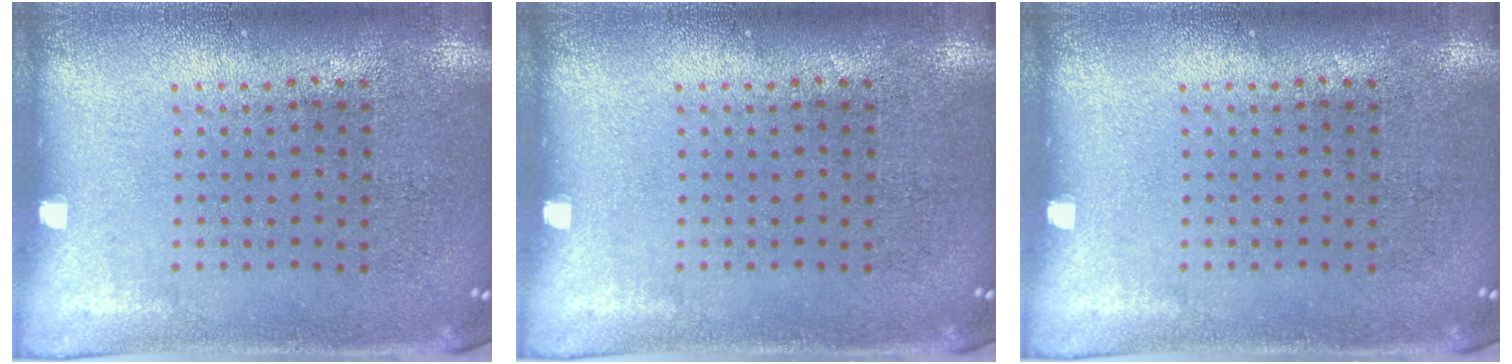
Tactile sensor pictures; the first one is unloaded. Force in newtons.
{"total": 0.0}
{"total": 0.0}